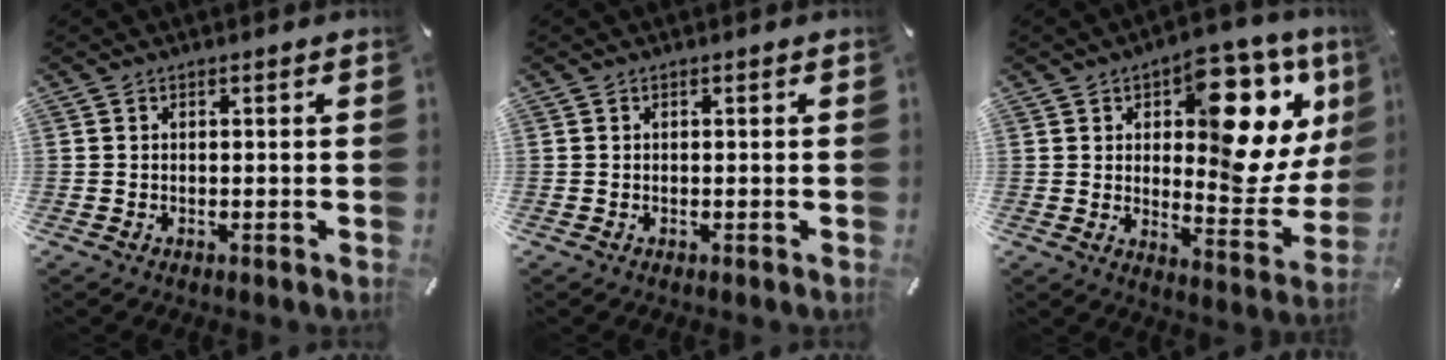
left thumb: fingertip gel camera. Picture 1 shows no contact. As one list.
[{"total": 0.0}, {"total": 18.9, "force": [7.9, 9.7, 14.1], "torque": [-0.155, -0.073, 0.125]}]